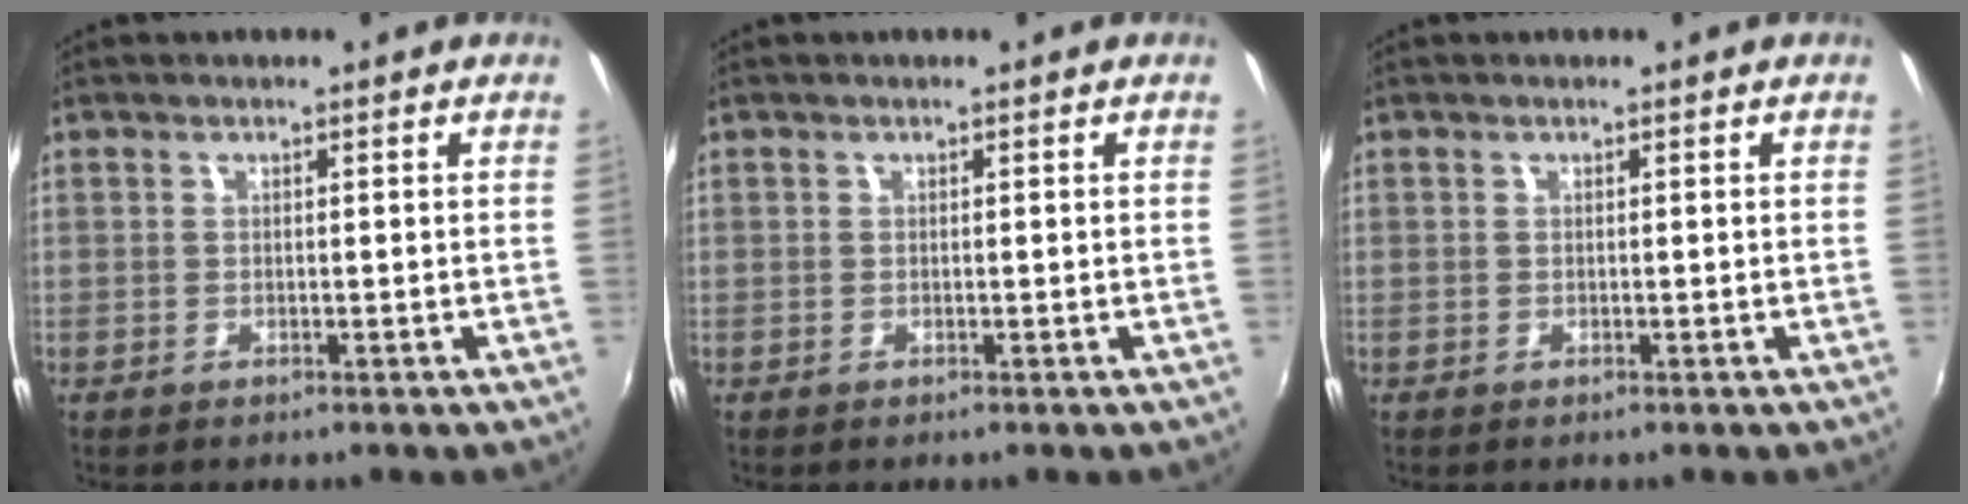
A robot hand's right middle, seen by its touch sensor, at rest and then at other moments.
{"total": 0.0}
{"total": 0.0}